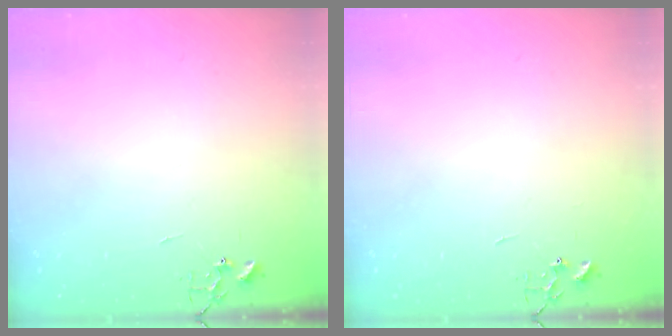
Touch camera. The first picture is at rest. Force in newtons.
{"total": 0.0}